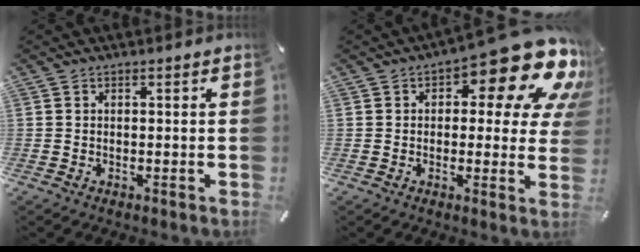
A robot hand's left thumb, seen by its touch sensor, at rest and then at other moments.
{"total": 18.3, "force": [10.0, 7.1, 13.6], "torque": [-0.167, -0.077, 0.160]}